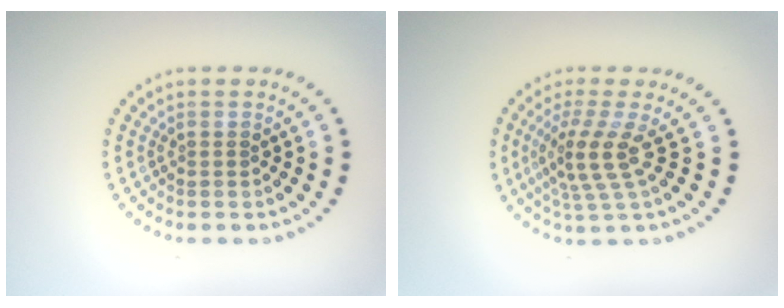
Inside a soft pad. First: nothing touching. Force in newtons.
{"total": 3.5, "press": 2.6, "slide": 2.3}